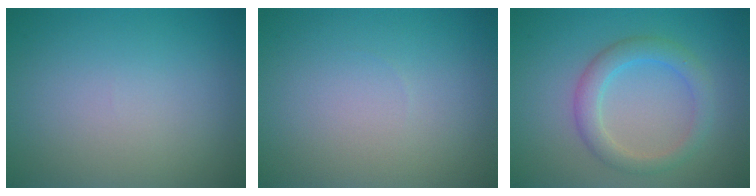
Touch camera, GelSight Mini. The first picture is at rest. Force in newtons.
{"total": 0.0}
{"total": 3.1, "press": 3.1, "slide": 0.2}